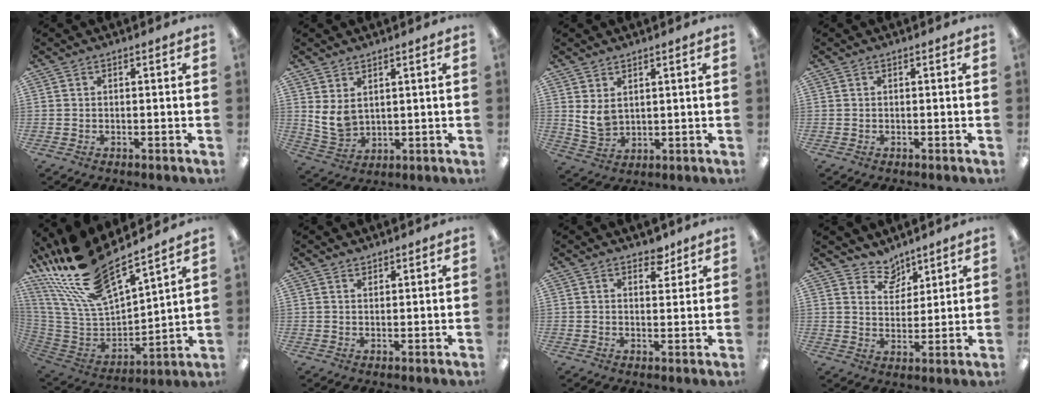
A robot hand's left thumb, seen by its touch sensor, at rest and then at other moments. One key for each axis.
{"total": 6.6, "fx": 2.9, "fy": 4.5, "fz": 3.9, "tx": -0.098, "ty": -0.016, "tz": 0.056}
{"total": 5.7, "fx": 2.7, "fy": 3.9, "fz": 3.3, "tx": -0.073, "ty": -0.015, "tz": 0.049}
{"total": 0.0}
{"total": 22.2, "fx": 18.2, "fy": 6.2, "fz": 11.0, "tx": -0.242, "ty": -0.127, "tz": 0.320}
{"total": 1.5, "fx": 1.5, "fy": 0.4, "fz": -0.1, "tx": 0.002, "ty": -0.003, "tz": 0.029}
{"total": 4.5, "fx": 3.7, "fy": 2.3, "fz": 1.4, "tx": -0.002, "ty": -0.020, "tz": 0.063}
{"total": 6.7, "fx": 5.7, "fy": 3.4, "fz": 0.3, "tx": -0.008, "ty": -0.043, "tz": 0.106}